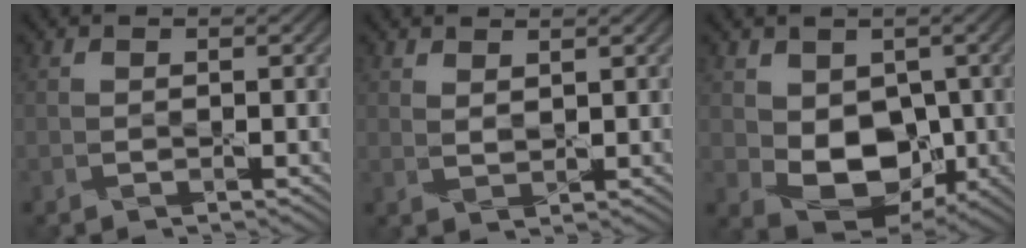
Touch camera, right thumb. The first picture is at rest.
{"total": 1.5, "force": [1.3, 0.4, 0.8], "torque": [-0.022, -0.005, 0.029]}
{"total": 8.4, "force": [-0.3, 6.2, 5.6], "torque": [-0.111, -0.024, 0.002]}